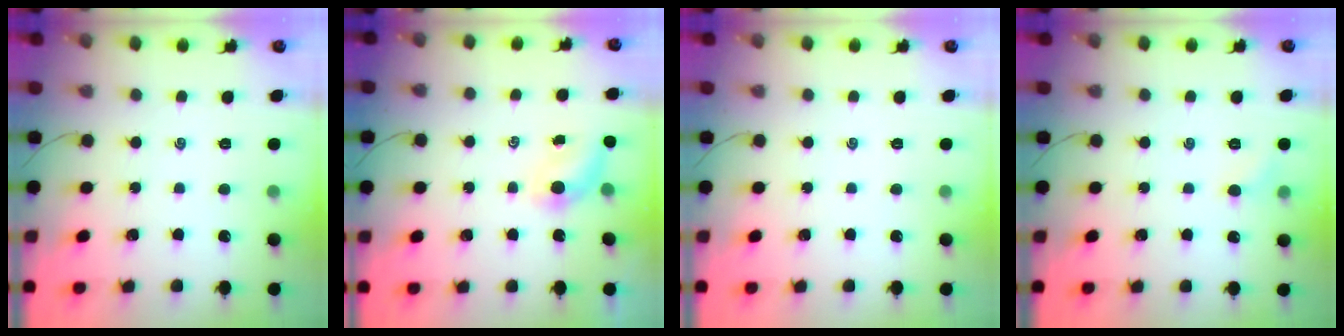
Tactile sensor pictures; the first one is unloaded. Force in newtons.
{"total": 4.1, "press": 4.1, "slide": 0.8}
{"total": 0.0}
{"total": 3.8, "press": 3.6, "slide": 1.2}